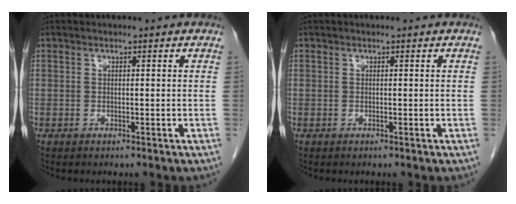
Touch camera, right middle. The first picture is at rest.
{"total": 0.0}